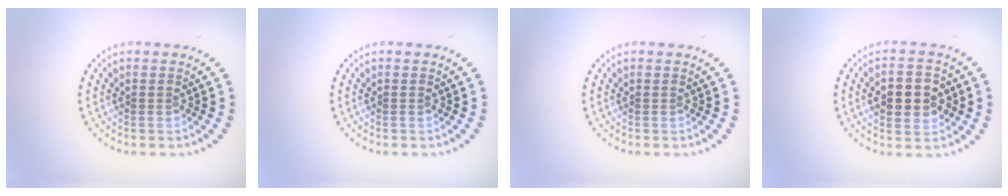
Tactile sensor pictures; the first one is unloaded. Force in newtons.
{"total": 0.0}
{"total": 0.0}
{"total": 4.8, "press": 4.8, "slide": 0.2}